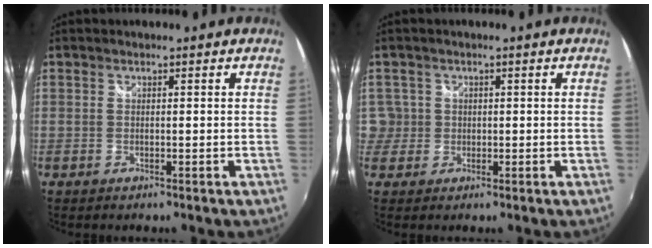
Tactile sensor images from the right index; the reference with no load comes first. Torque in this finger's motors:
{"motor_torque": [-0.42, 0.32, 0.01, -0.01]}